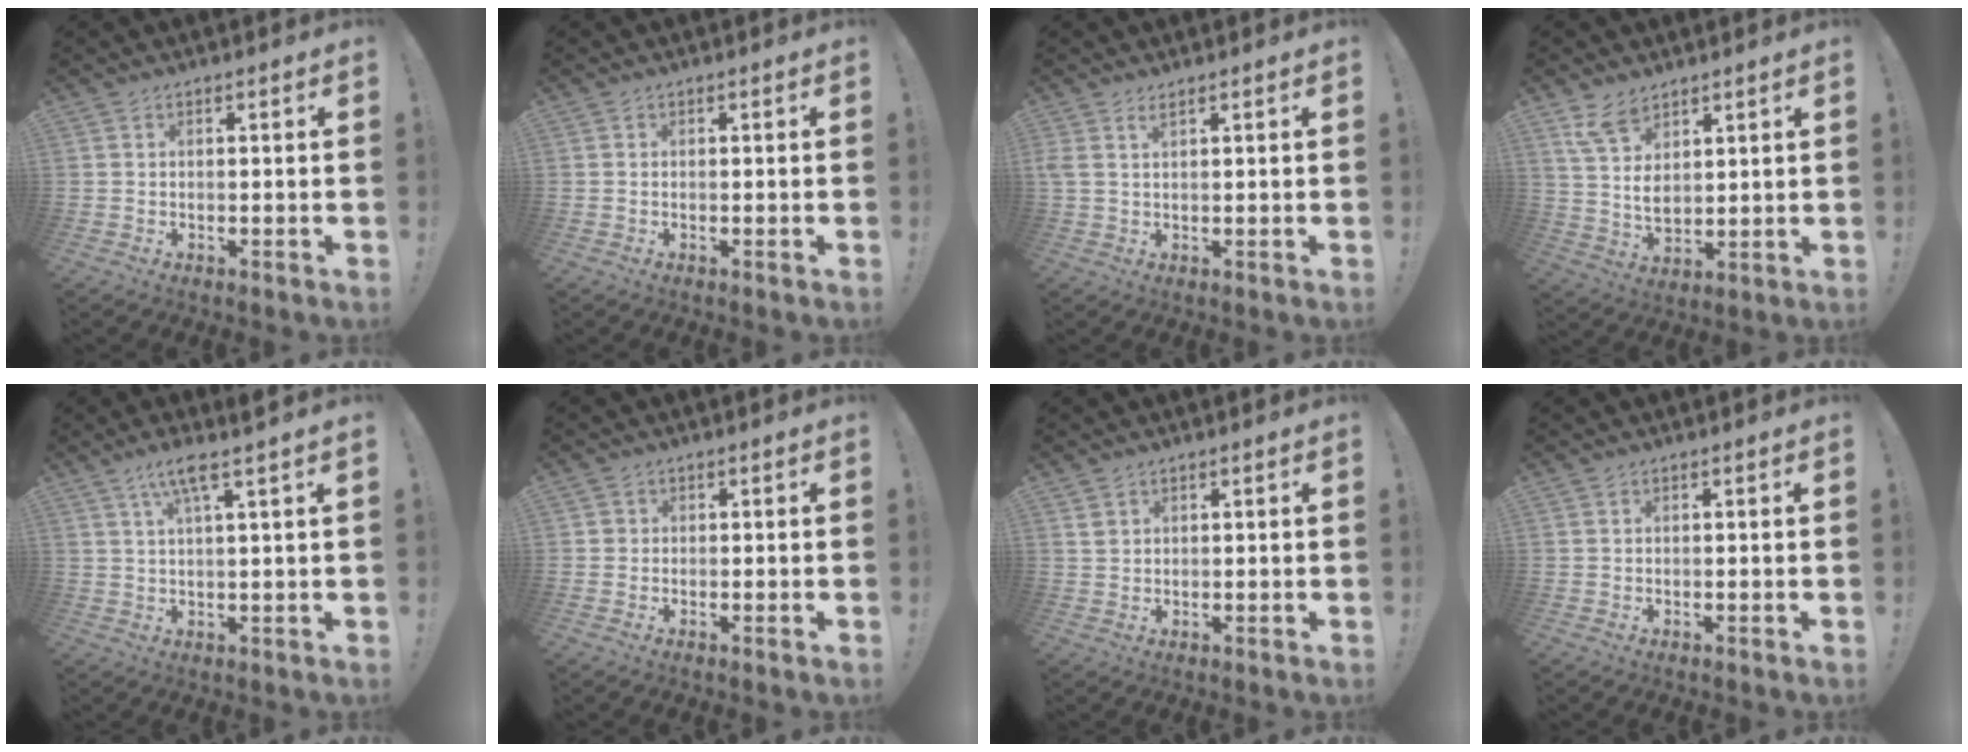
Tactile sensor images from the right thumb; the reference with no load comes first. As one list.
[{"total": 0.0}, {"total": 2.0, "force": [1.3, 0.4, 1.5], "torque": [-0.038, 0.001, 0.026]}, {"total": 9.0, "force": [5.8, 5.1, 4.5], "torque": [-0.086, -0.032, 0.117]}, {"total": 6.0, "force": [3.4, -0.1, 5.0], "torque": [-0.100, -0.008, 0.055]}, {"total": 1.1, "force": [-0.2, 1.1, 0.2], "torque": [-0.010, 0.005, -0.003]}, {"total": 1.8, "force": [1.2, 1.3, 0.6], "torque": [-0.012, -0.002, 0.023]}, {"total": 0.0}]